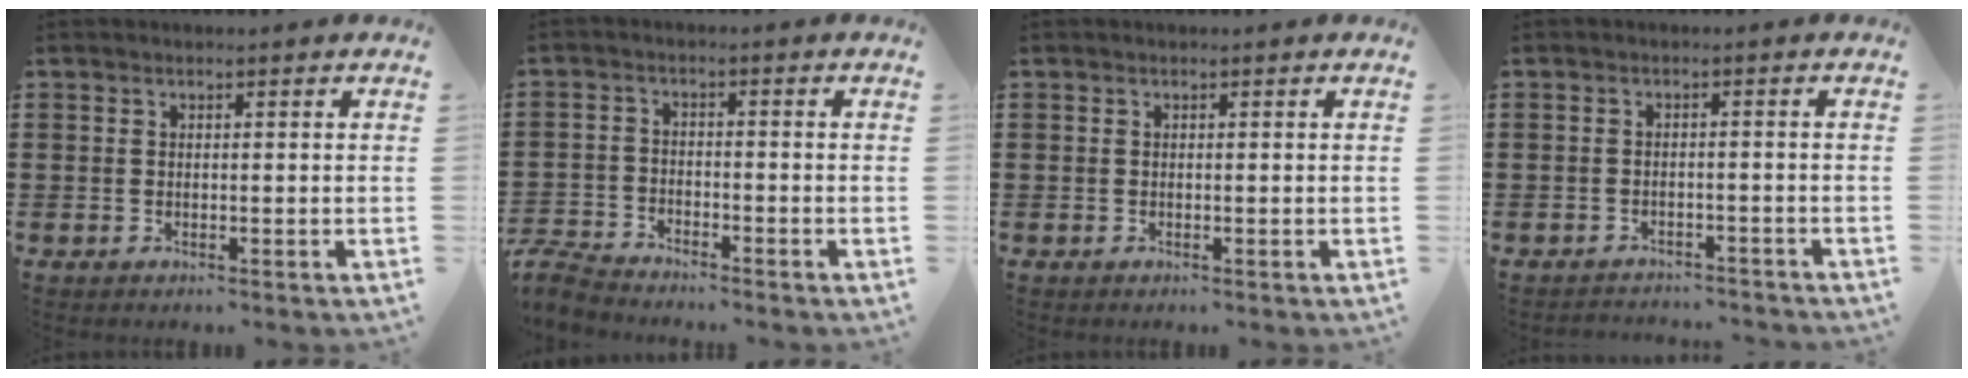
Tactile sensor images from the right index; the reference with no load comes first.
{"total": 4.0, "force": [-3.9, 0.5, 0.5], "torque": [-0.026, -0.002, -0.085]}
{"total": 0.0}
{"total": 1.9, "force": [-1.9, 0.1, 0.0], "torque": [-0.008, 0.000, -0.041]}